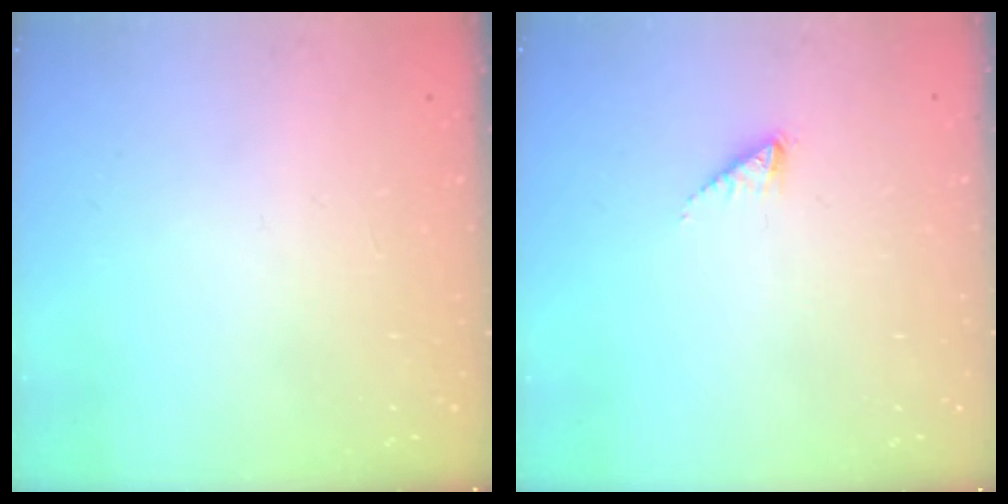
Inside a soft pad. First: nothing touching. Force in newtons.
{"total": 0.8, "press": 0.8, "slide": 0.1}